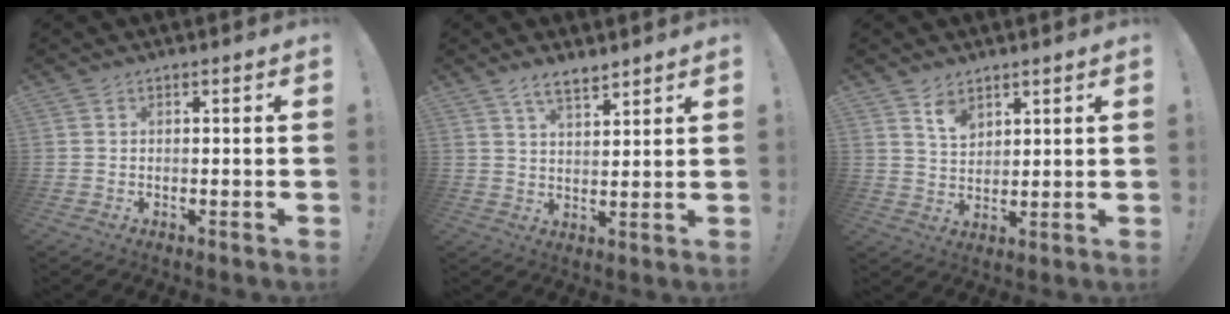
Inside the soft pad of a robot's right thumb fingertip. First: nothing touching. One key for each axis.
{"total": 5.9, "fx": 4.8, "fy": 1.9, "fz": 2.9, "tx": -0.053, "ty": -0.026, "tz": 0.088}
{"total": 6.2, "fx": 4.4, "fy": 3.6, "fz": 2.3, "tx": -0.033, "ty": -0.027, "tz": 0.082}